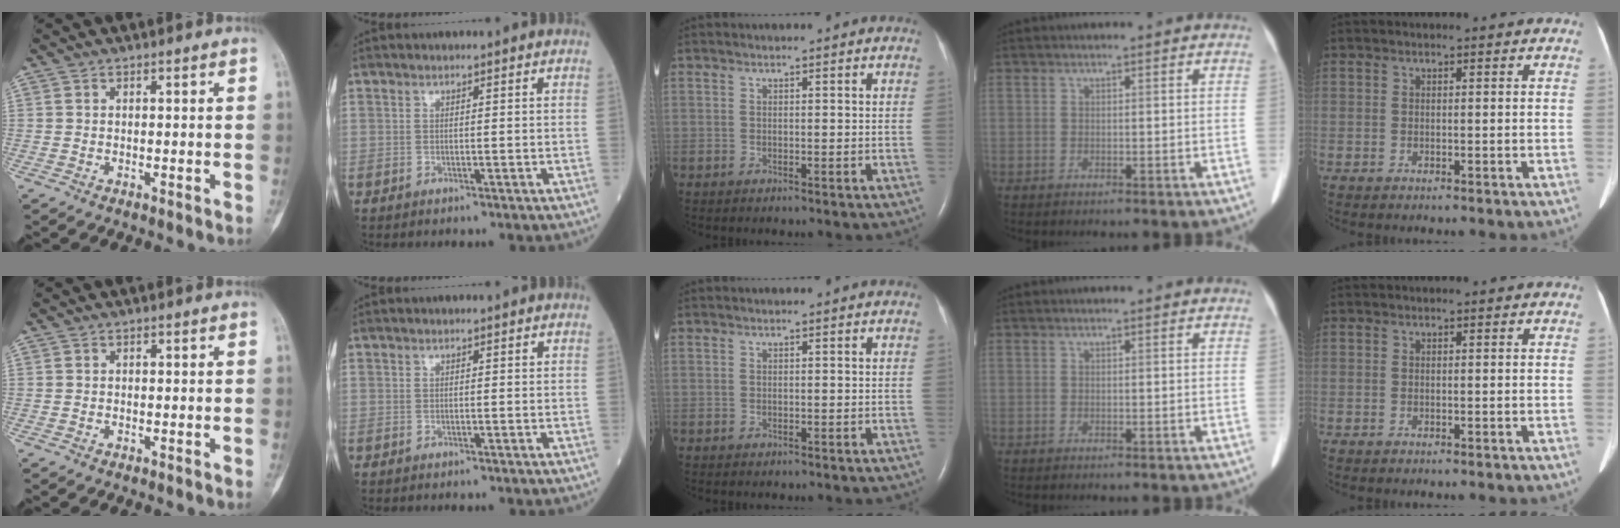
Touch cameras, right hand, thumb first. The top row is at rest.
{"middle": {"total": 0.7, "force": [-0.5, 0.3, 0.3], "torque": [-0.011, 0.000, -0.005]}}